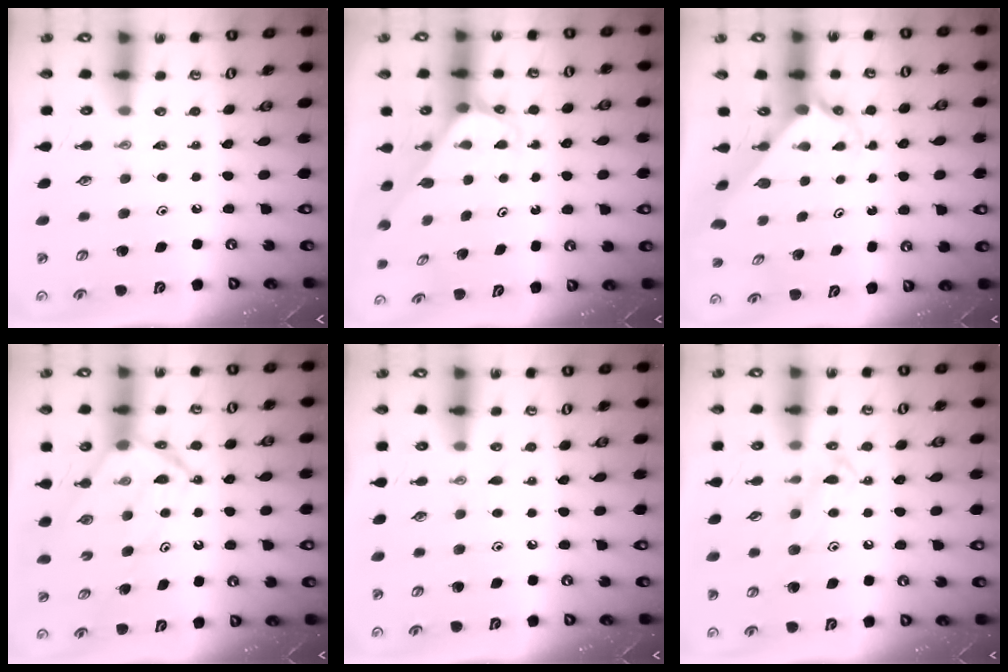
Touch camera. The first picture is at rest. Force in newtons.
{"total": 2.5, "press": 2.5, "slide": 0.1}
{"total": 2.4, "press": 2.4, "slide": 0.2}
{"total": 11.9, "press": 11.8, "slide": 1.2}
{"total": 3.7, "press": 3.7, "slide": 0.5}
{"total": 9.8, "press": 9.8, "slide": 0.7}